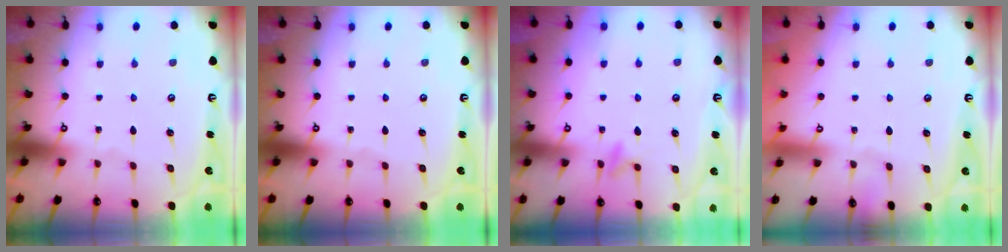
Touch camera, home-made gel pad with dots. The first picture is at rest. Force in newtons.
{"total": 0.0}
{"total": 6.8, "press": 6.7, "slide": 0.9}
{"total": 3.9, "press": 3.9, "slide": 0.1}